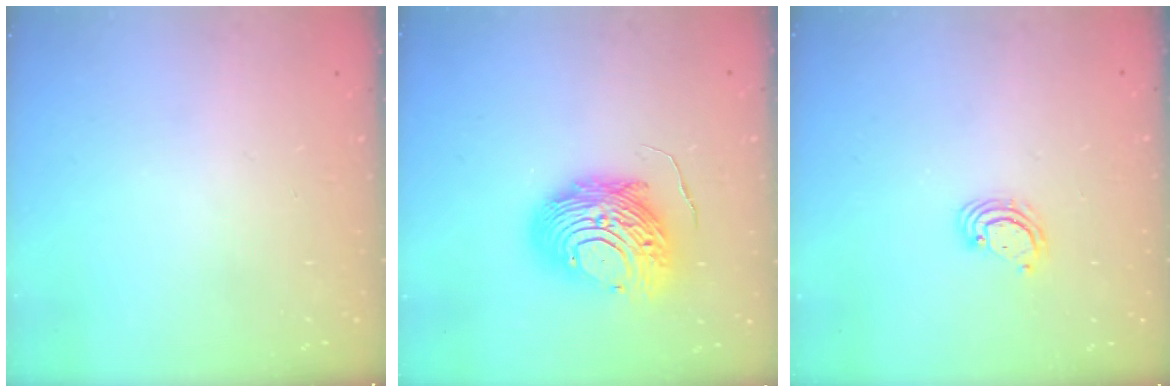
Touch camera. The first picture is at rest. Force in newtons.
{"total": 14.4, "press": 14.4, "slide": 1.3}
{"total": 2.8, "press": 2.8, "slide": 0.3}